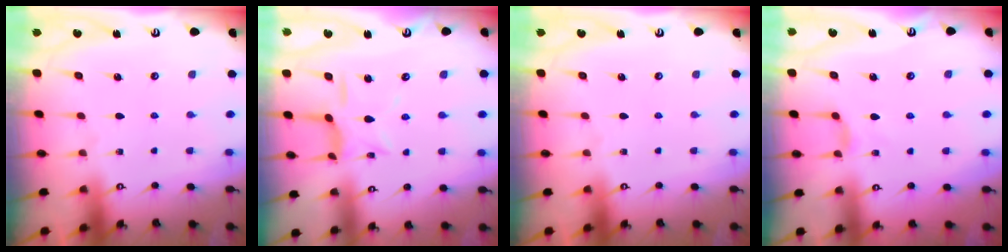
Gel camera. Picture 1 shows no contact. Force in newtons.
{"total": 9.7, "press": 9.6, "slide": 0.7}
{"total": 0.0}
{"total": 3.3, "press": 3.3, "slide": 0.6}